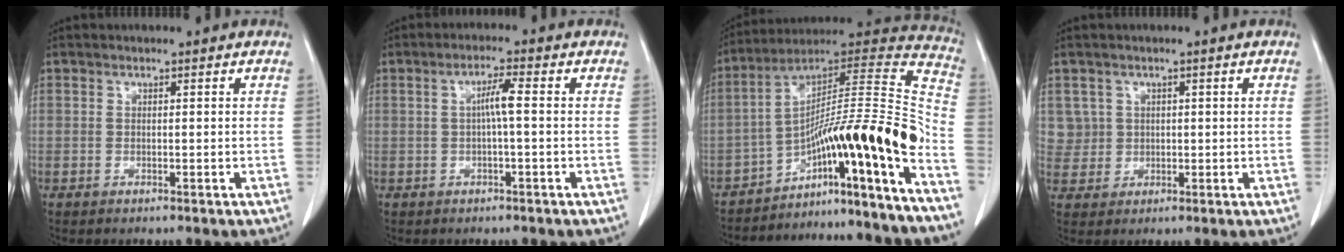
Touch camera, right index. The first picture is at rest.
{"total": 3.2, "force": [0.2, 0.1, 3.1], "torque": [-0.056, 0.008, 0.001]}
{"total": 21.8, "force": [-13.7, -0.7, 17.0], "torque": [-0.225, 0.032, -0.227]}
{"total": 3.5, "force": [1.2, 3.3, -0.2], "torque": [0.020, 0.005, 0.022]}